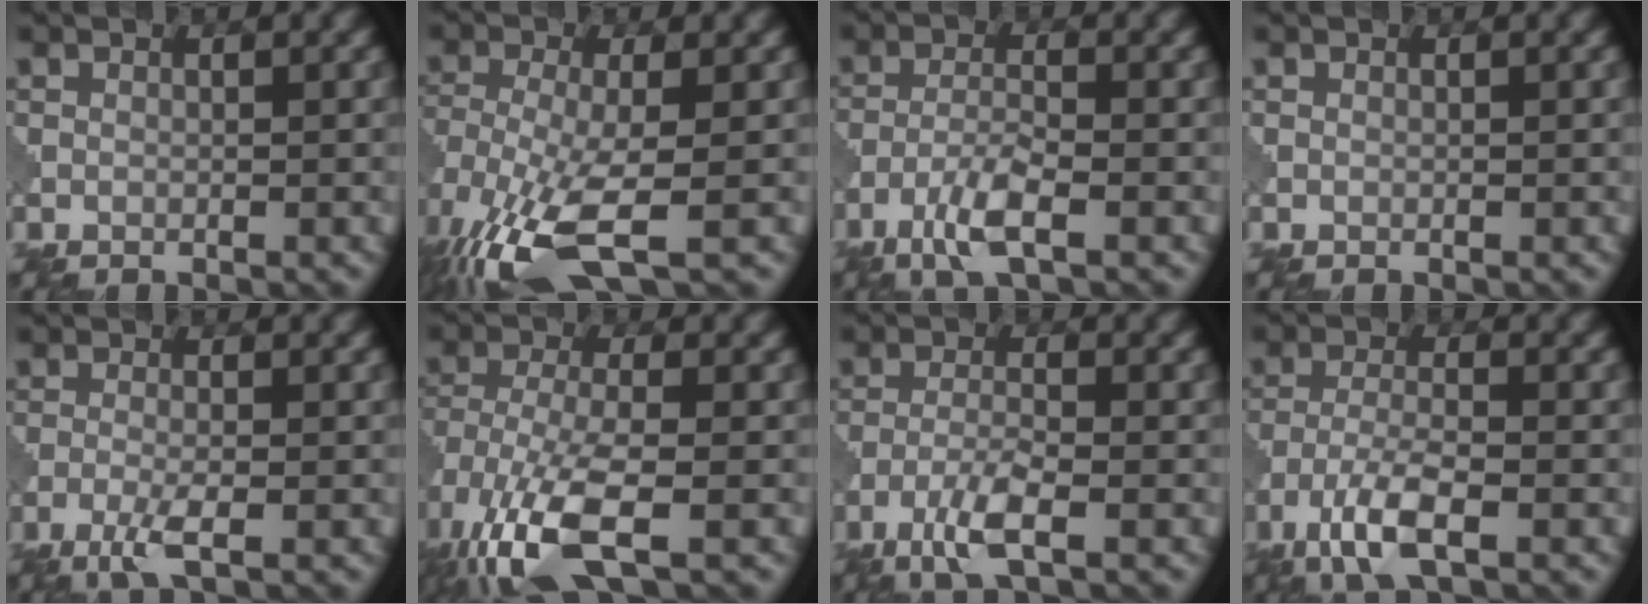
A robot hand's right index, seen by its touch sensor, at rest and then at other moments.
{"total": 9.7, "force": [-5.0, 3.2, 7.6], "torque": [-0.169, -0.016, -0.099]}
{"total": 4.0, "force": [-2.4, 0.8, 3.1], "torque": [-0.069, 0.001, -0.056]}
{"total": 0.0}
{"total": 2.8, "force": [-1.5, 0.5, 2.4], "torque": [-0.052, 0.000, -0.036]}
{"total": 9.8, "force": [-5.0, 3.6, 7.6], "torque": [-0.172, -0.016, -0.100]}
{"total": 3.9, "force": [-2.3, 0.7, 3.1], "torque": [-0.067, 0.001, -0.053]}
{"total": 5.3, "force": [-3.1, 1.4, 4.1], "torque": [-0.086, -0.005, -0.066]}